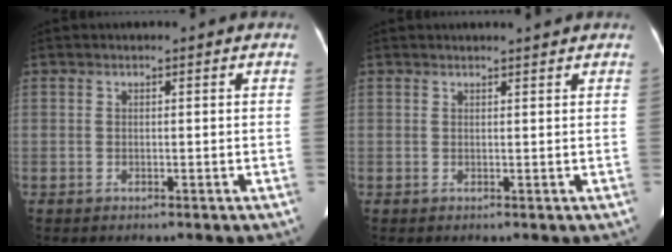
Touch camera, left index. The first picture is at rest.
{"total": 2.0, "force": [1.9, -0.3, 0.6], "torque": [-0.010, 0.007, 0.027]}